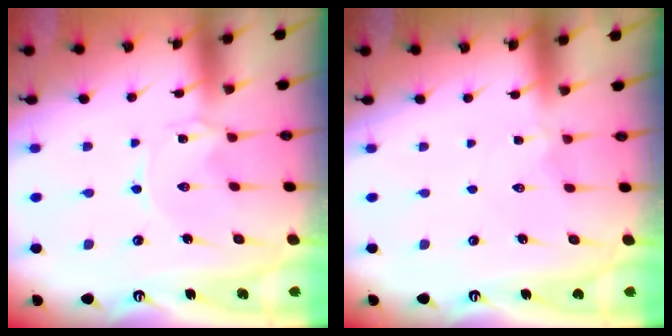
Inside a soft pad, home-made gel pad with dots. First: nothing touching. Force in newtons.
{"total": 2.4, "press": 2.4, "slide": 0.4}